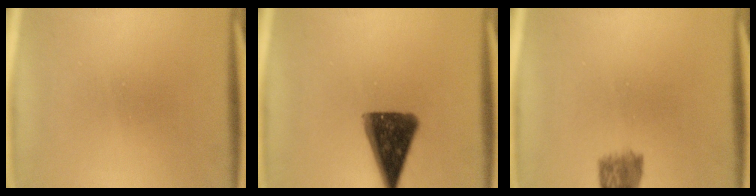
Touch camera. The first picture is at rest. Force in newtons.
{"total": 12.4}
{"total": 4.5}